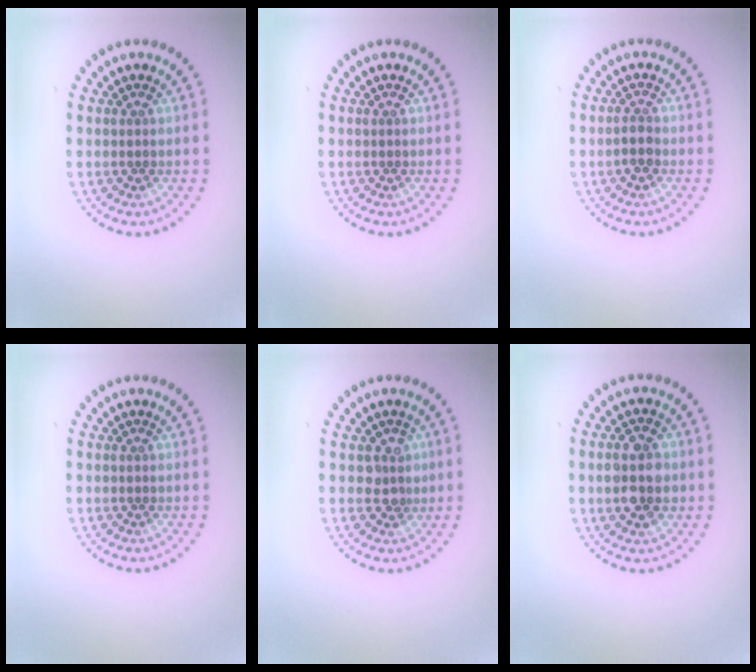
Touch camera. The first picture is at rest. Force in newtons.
{"total": 0.0}
{"total": 1.5, "press": 1.4, "slide": 0.5}
{"total": 0.0}
{"total": 1.8, "press": 1.5, "slide": 0.9}
{"total": 4.5, "press": 4.5, "slide": 0.1}